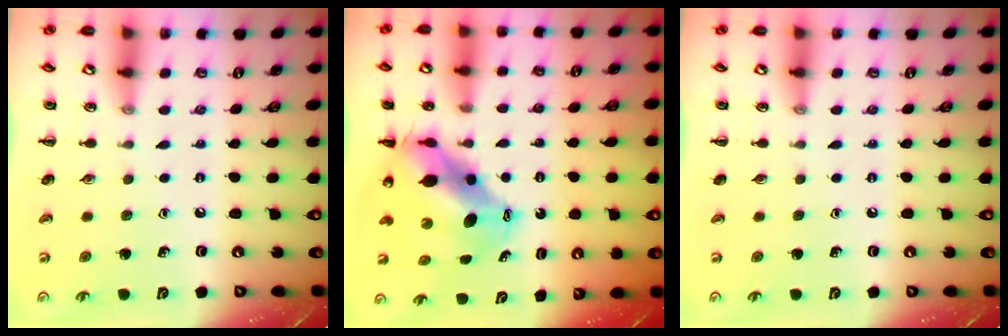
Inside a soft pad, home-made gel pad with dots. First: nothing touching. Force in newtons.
{"total": 10.1, "press": 9.8, "slide": 2.6}
{"total": 0.0}